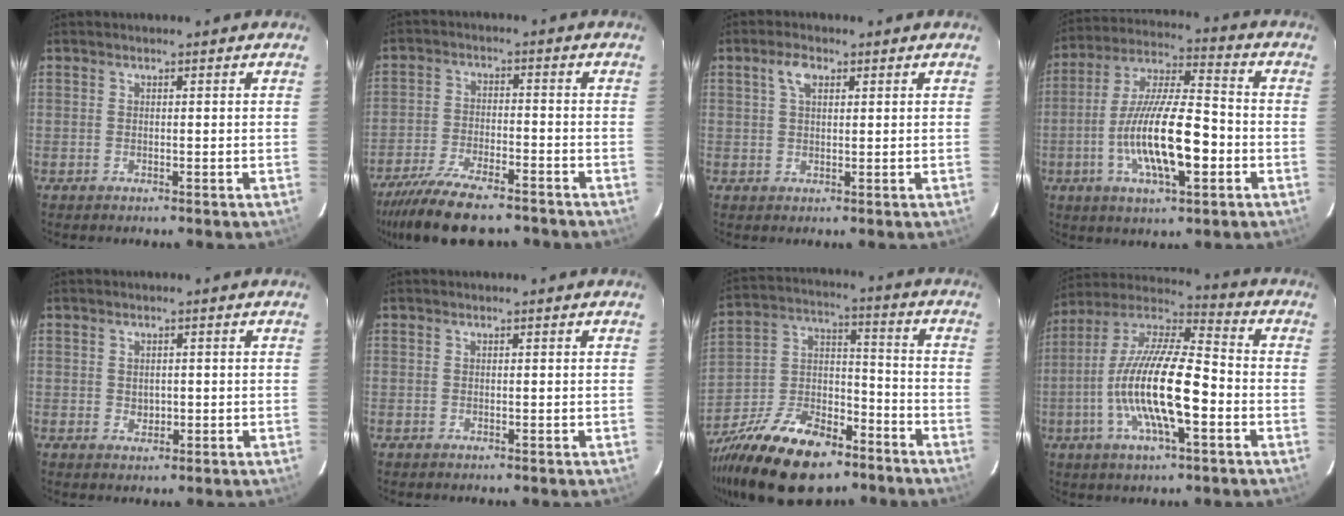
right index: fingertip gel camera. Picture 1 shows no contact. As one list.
[{"total": 14.5, "force": [-11.9, 3.9, 7.3], "torque": [-0.165, -0.022, -0.203]}, {"total": 3.3, "force": [1.5, 1.7, 2.4], "torque": [-0.047, 0.009, 0.027]}, {"total": 16.4, "force": [-4.6, 4.3, 15.2], "torque": [-0.291, -0.003, -0.083]}, {"total": 1.7, "force": [0.0, 1.5, 0.8], "torque": [-0.010, 0.002, 0.003]}, {"total": 0.0}, {"total": 21.9, "force": [-14.4, 10.7, 12.5], "torque": [-0.263, -0.002, -0.243]}, {"total": 17.6, "force": [-4.6, 4.4, 16.4], "torque": [-0.313, -0.006, -0.094]}]